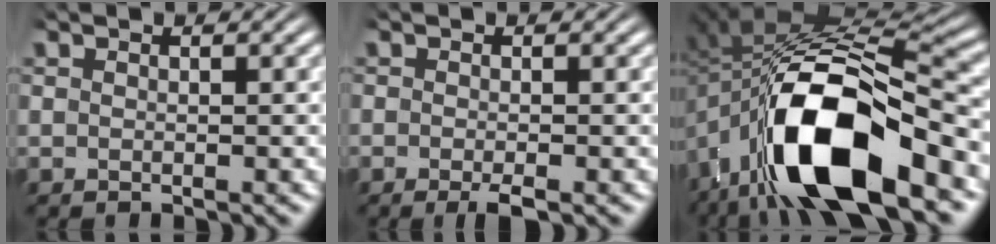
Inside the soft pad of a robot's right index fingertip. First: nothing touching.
{"total": 1.6, "force": [-1.0, 0.7, 1.0], "torque": [-0.016, 0.002, -0.021]}
{"total": 17.4, "force": [-4.0, 9.1, 14.3], "torque": [-0.265, -0.024, -0.053]}